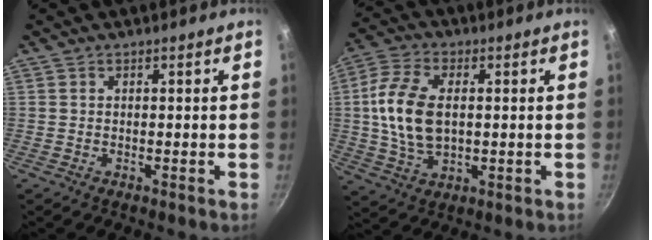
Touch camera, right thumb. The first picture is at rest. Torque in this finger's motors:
{"motor_torque": [-0.46, 1.19, 1.38, 0.02, 0.17]}